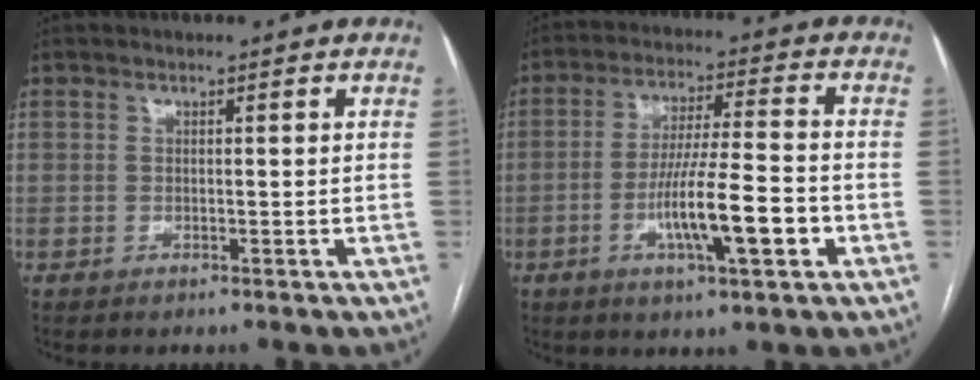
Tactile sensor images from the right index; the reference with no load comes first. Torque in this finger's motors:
{"motor_torque": [1.40, -0.74, 0.86, 0.14]}